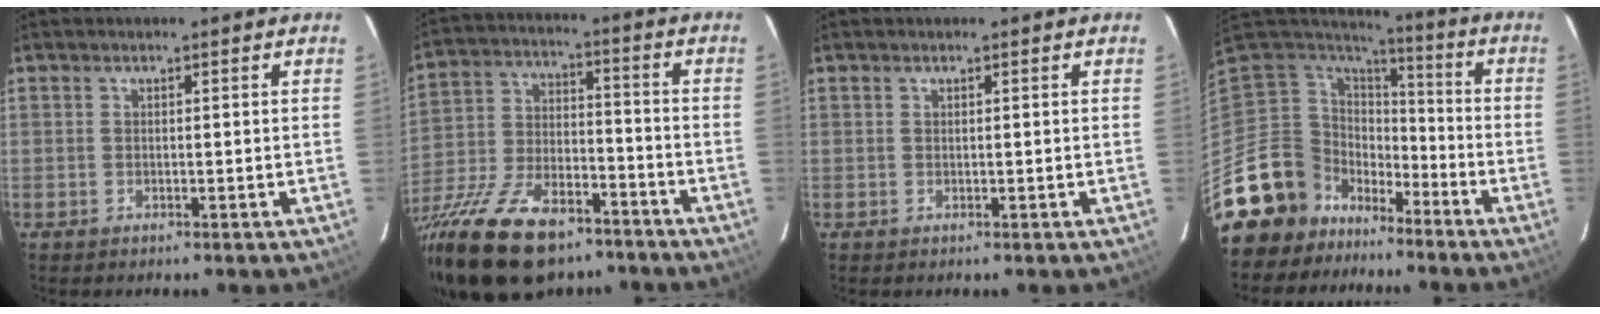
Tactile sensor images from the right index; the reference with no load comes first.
{"total": 24.2, "force": [-16.6, 10.9, 13.8], "torque": [-0.291, -0.029, -0.276]}
{"total": 0.0}
{"total": 14.7, "force": [-10.7, 10.0, 1.3], "torque": [-0.070, 0.039, -0.187]}